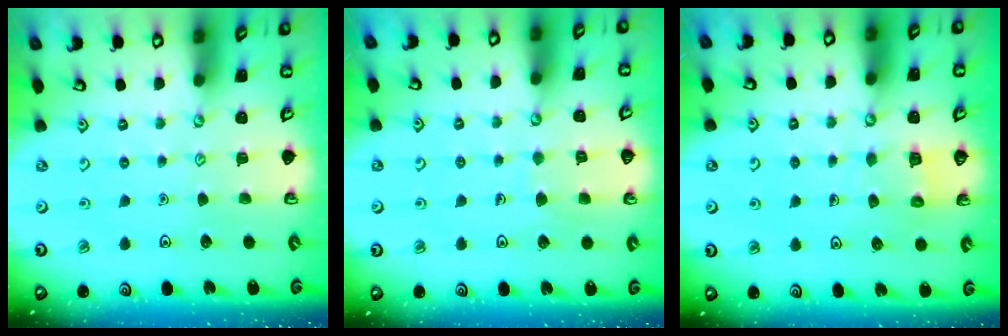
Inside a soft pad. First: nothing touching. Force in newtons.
{"total": 4.7, "press": 4.7, "slide": 0.3}
{"total": 5.6, "press": 5.6, "slide": 0.3}